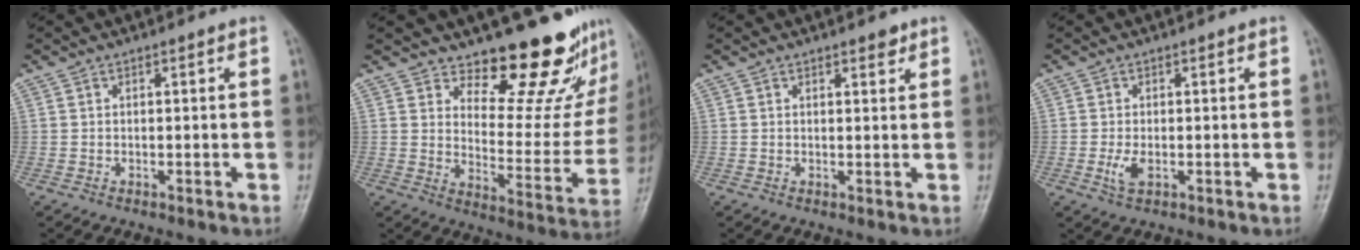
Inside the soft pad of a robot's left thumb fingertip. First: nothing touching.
{"total": 17.6, "force": [14.9, 6.4, 6.9], "torque": [-0.026, -0.138, 0.191]}
{"total": 1.9, "force": [1.3, 0.8, 1.1], "torque": [-0.005, -0.007, 0.017]}
{"total": 2.8, "force": [-0.6, 1.5, 2.3], "torque": [-0.052, -0.006, -0.011]}